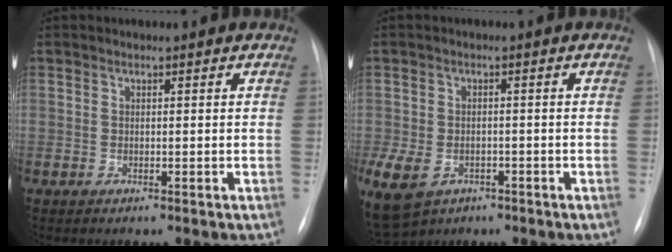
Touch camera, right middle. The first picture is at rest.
{"total": 16.3, "force": [-7.3, 12.4, 7.6], "torque": [-0.235, -0.013, -0.102]}